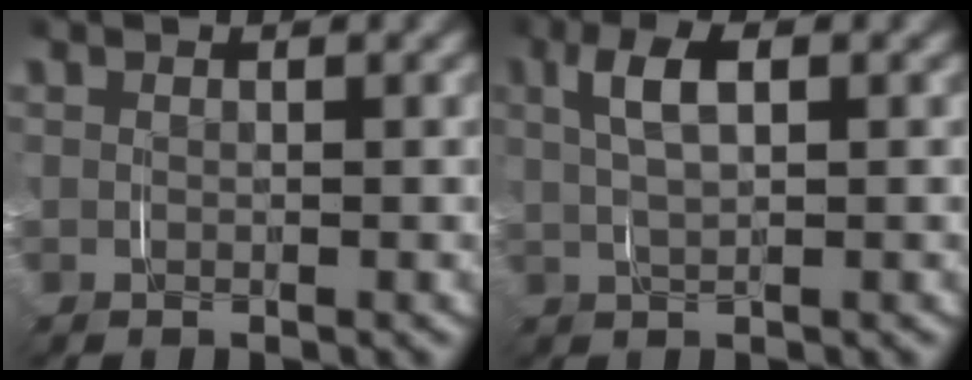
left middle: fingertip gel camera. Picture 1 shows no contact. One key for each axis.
{"total": 3.5, "fx": 1.0, "fy": 1.3, "fz": 3.1, "tx": -0.061, "ty": 0.007, "tz": 0.017}